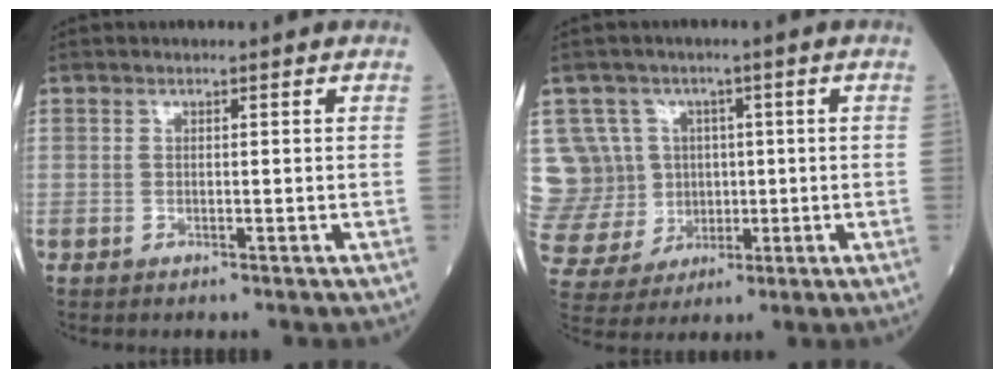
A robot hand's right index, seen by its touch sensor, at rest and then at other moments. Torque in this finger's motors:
{"motor_torque": [0.72, 0.05, 0.23, 0.06]}